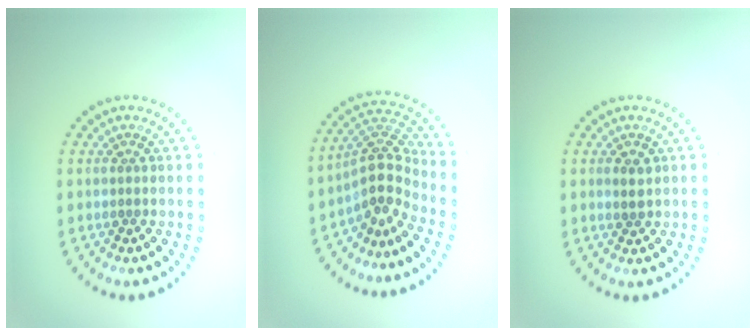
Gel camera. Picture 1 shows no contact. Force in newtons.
{"total": 3.8, "press": 2.8, "slide": 2.6}
{"total": 1.3, "press": 1.2, "slide": 0.5}